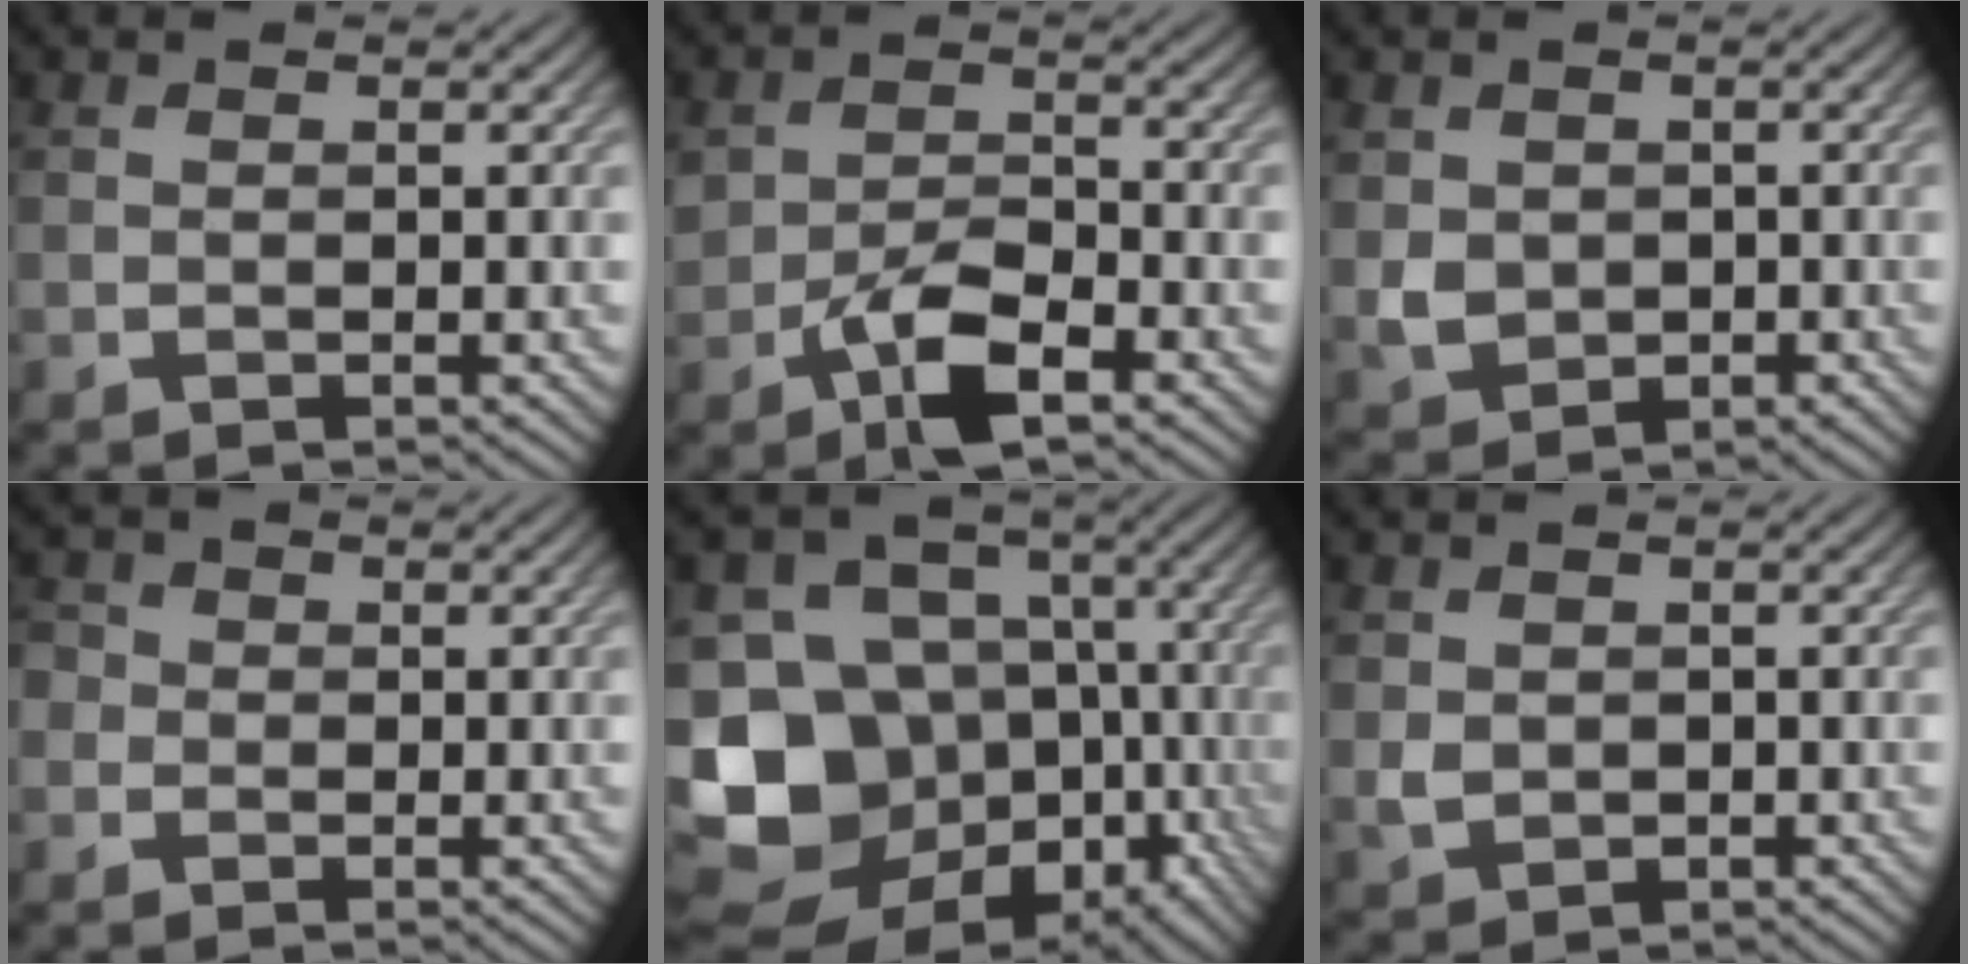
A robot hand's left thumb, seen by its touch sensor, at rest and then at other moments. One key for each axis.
{"total": 5.9, "fx": -2.9, "fy": 3.0, "fz": 4.2, "tx": -0.083, "ty": -0.005, "tz": -0.056}
{"total": 3.0, "fx": 0.2, "fy": 2.8, "fz": 1.3, "tx": -0.034, "ty": -0.010, "tz": 0.007}
{"total": 2.7, "fx": -0.1, "fy": 2.7, "fz": 0.6, "tx": -0.012, "ty": 0.010, "tz": -0.024}
{"total": 19.4, "fx": -7.2, "fy": 15.4, "fz": 9.3, "tx": -0.218, "ty": -0.012, "tz": -0.104}
{"total": 1.9, "fx": 0.4, "fy": 1.6, "fz": 1.0, "tx": -0.027, "ty": -0.006, "tz": 0.012}